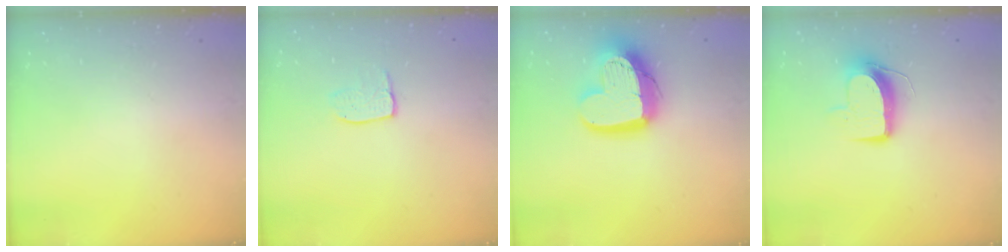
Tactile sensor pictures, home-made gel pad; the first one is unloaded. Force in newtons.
{"total": 6.3, "press": 6.3, "slide": 0.2}
{"total": 16.5, "press": 16.5, "slide": 1.4}
{"total": 8.9, "press": 8.9, "slide": 0.7}